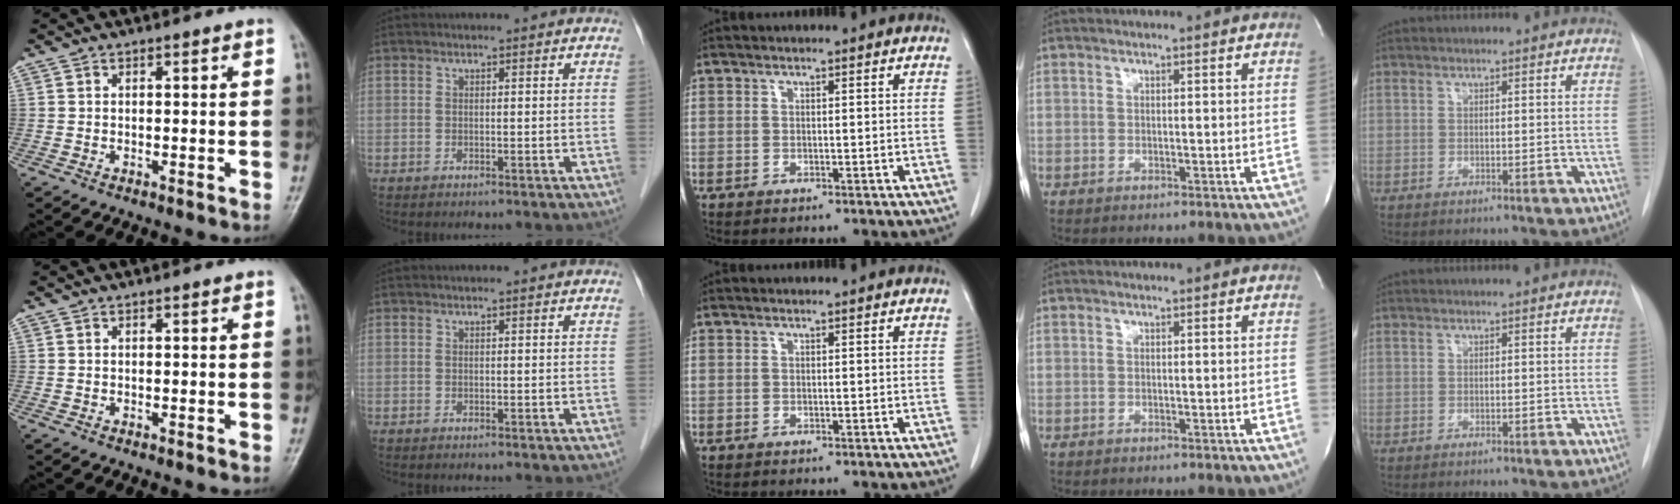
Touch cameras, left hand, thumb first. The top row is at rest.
{}